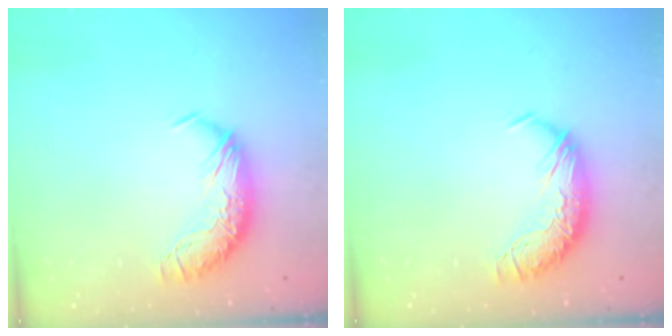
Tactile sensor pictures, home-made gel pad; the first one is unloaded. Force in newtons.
{"total": 0.0}